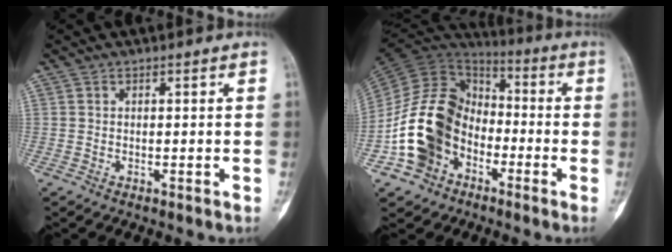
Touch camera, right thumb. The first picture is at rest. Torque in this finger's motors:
{"motor_torque": [2.51, 2.50, 1.80, -0.98, 0.45]}